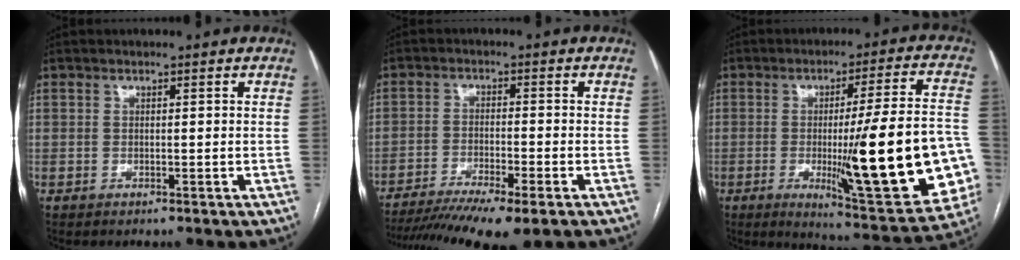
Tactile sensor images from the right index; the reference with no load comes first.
{"total": 13.6, "force": [-10.4, 1.1, 8.6], "torque": [-0.143, -0.027, -0.166]}
{"total": 23.4, "force": [-4.4, 2.4, 22.8], "torque": [-0.256, -0.005, -0.050]}